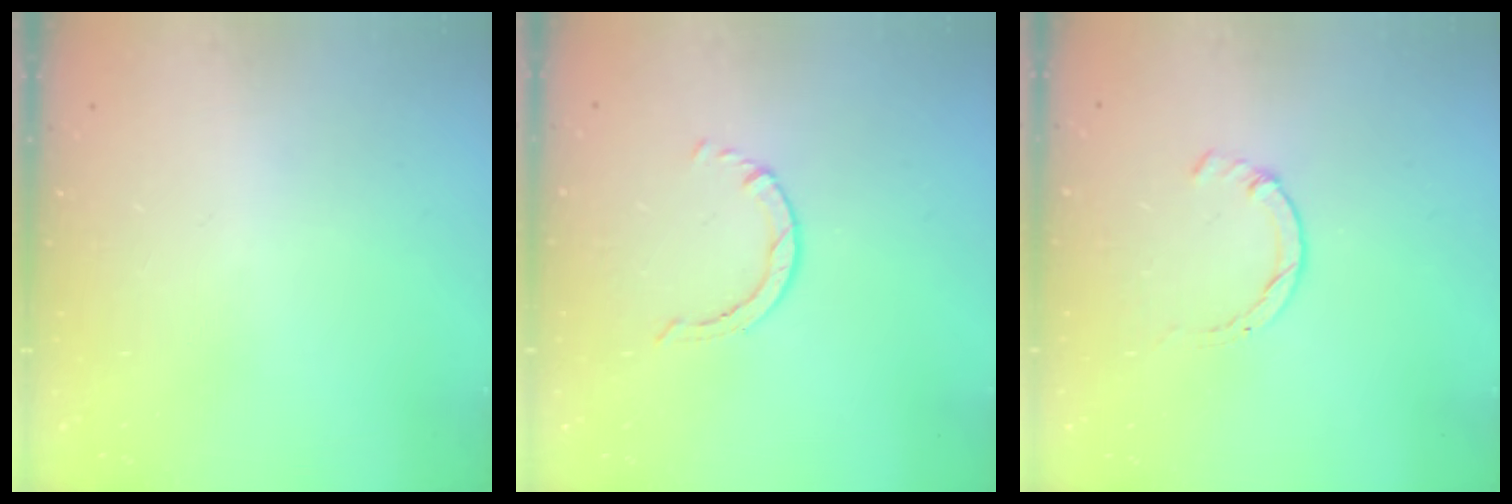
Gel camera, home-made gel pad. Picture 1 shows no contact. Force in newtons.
{"total": 0.8, "press": 0.7, "slide": 0.2}
{"total": 1.7, "press": 1.7, "slide": 0.3}